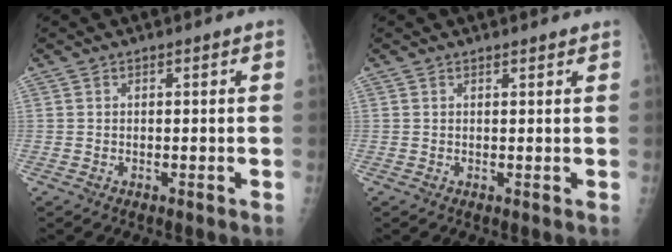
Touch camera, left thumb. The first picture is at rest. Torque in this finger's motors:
{"motor_torque": [0.01, 0.19, -0.34, -0.14, 0.02]}